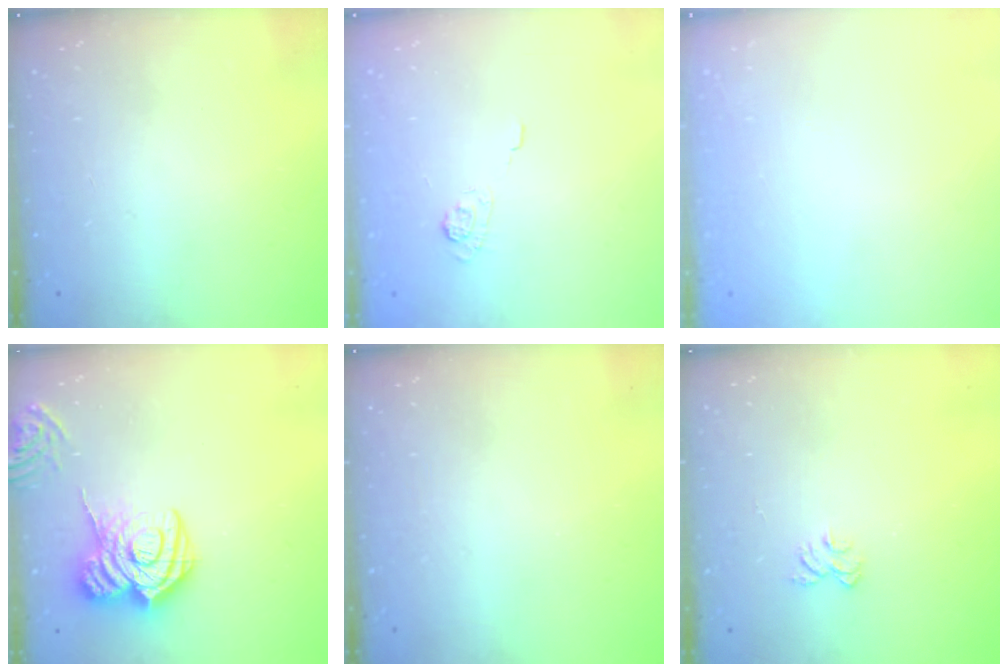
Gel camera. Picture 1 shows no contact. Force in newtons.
{"total": 3.6, "press": 3.3, "slide": 1.5}
{"total": 2.7, "press": 2.6, "slide": 0.8}
{"total": 16.0, "press": 15.9, "slide": 1.7}
{"total": 0.0}
{"total": 5.4, "press": 5.4, "slide": 0.5}